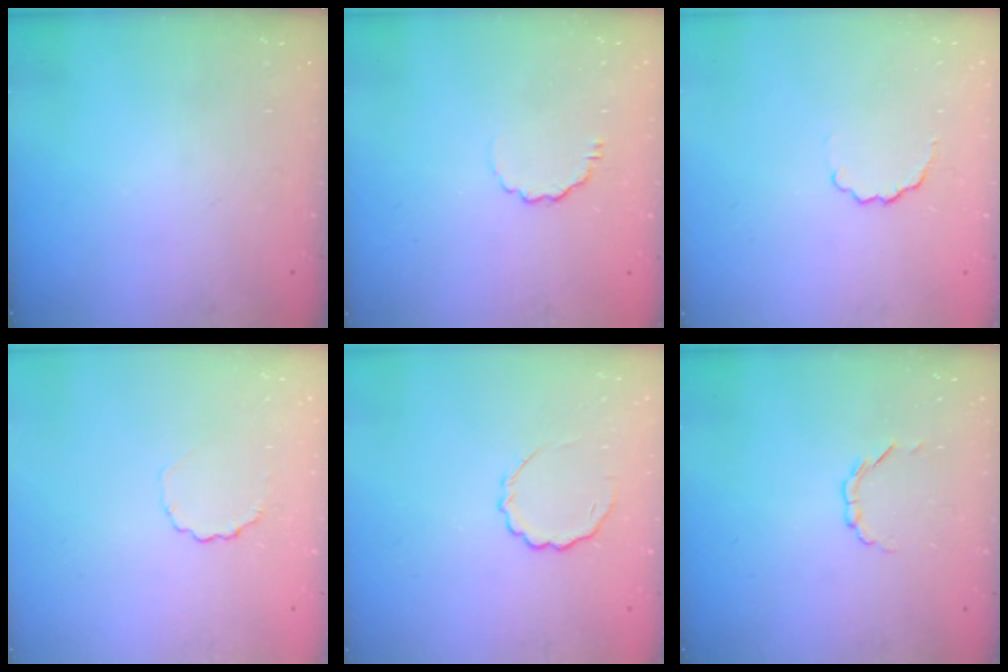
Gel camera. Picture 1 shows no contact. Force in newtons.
{"total": 3.9, "press": 3.6, "slide": 1.5}
{"total": 3.2, "press": 3.1, "slide": 1.0}
{"total": 2.6, "press": 2.3, "slide": 1.0}
{"total": 5.7, "press": 5.6, "slide": 1.4}
{"total": 2.1, "press": 1.9, "slide": 0.7}